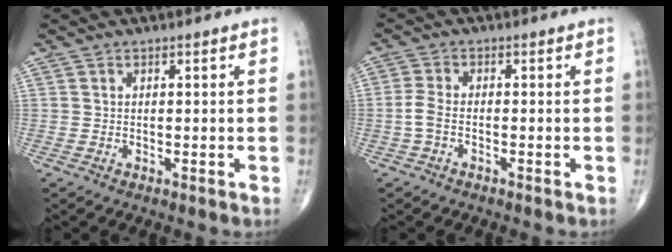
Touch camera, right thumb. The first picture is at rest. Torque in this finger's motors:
{"motor_torque": [-0.09, 0.07, 0.27, 0.05, 0.02]}